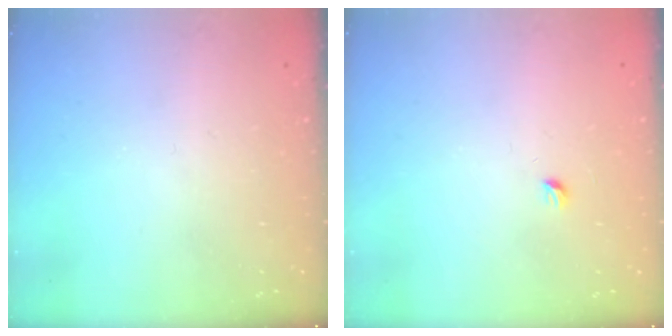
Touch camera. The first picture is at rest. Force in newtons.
{"total": 2.9, "press": 2.9, "slide": 0.4}